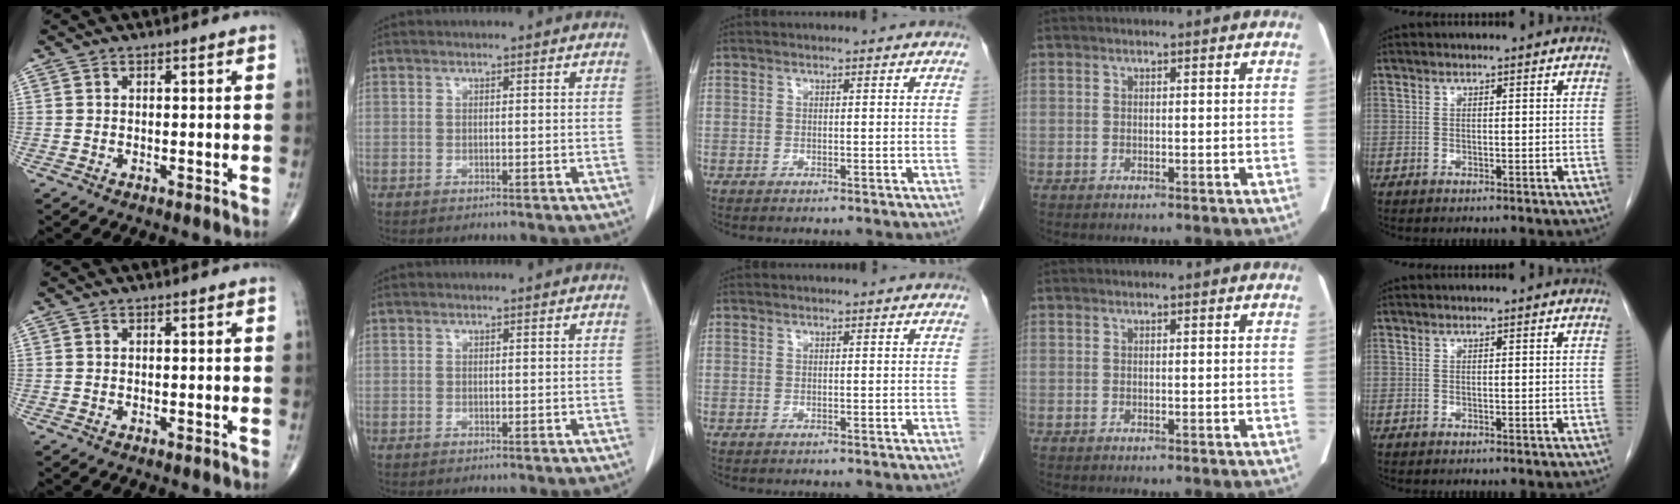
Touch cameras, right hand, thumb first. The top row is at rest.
{}